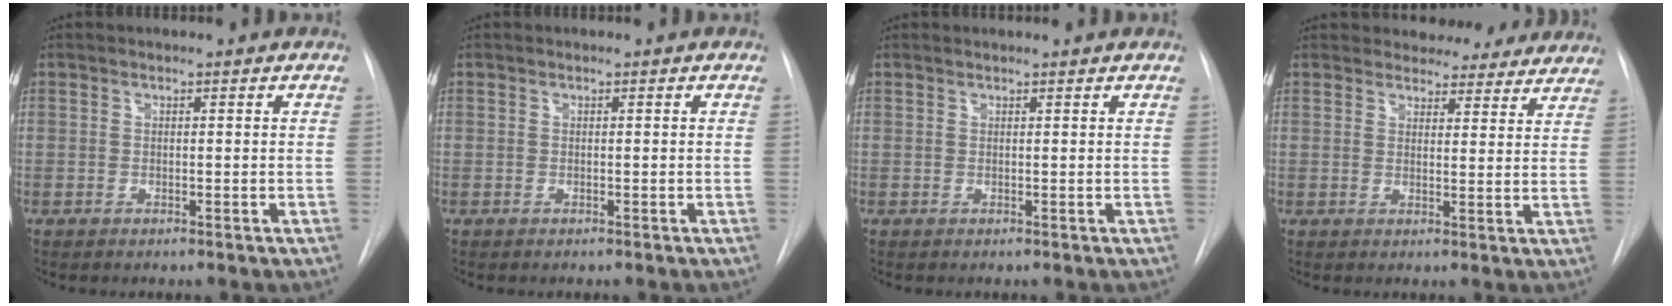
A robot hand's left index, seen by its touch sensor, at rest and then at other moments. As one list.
[{"total": 0.0}, {"total": 1.4, "force": [1.3, 0.1, 0.4], "torque": [-0.008, 0.015, 0.014]}, {"total": 12.7, "force": [11.6, 4.7, 2.5], "torque": [-0.004, -0.010, 0.124]}]